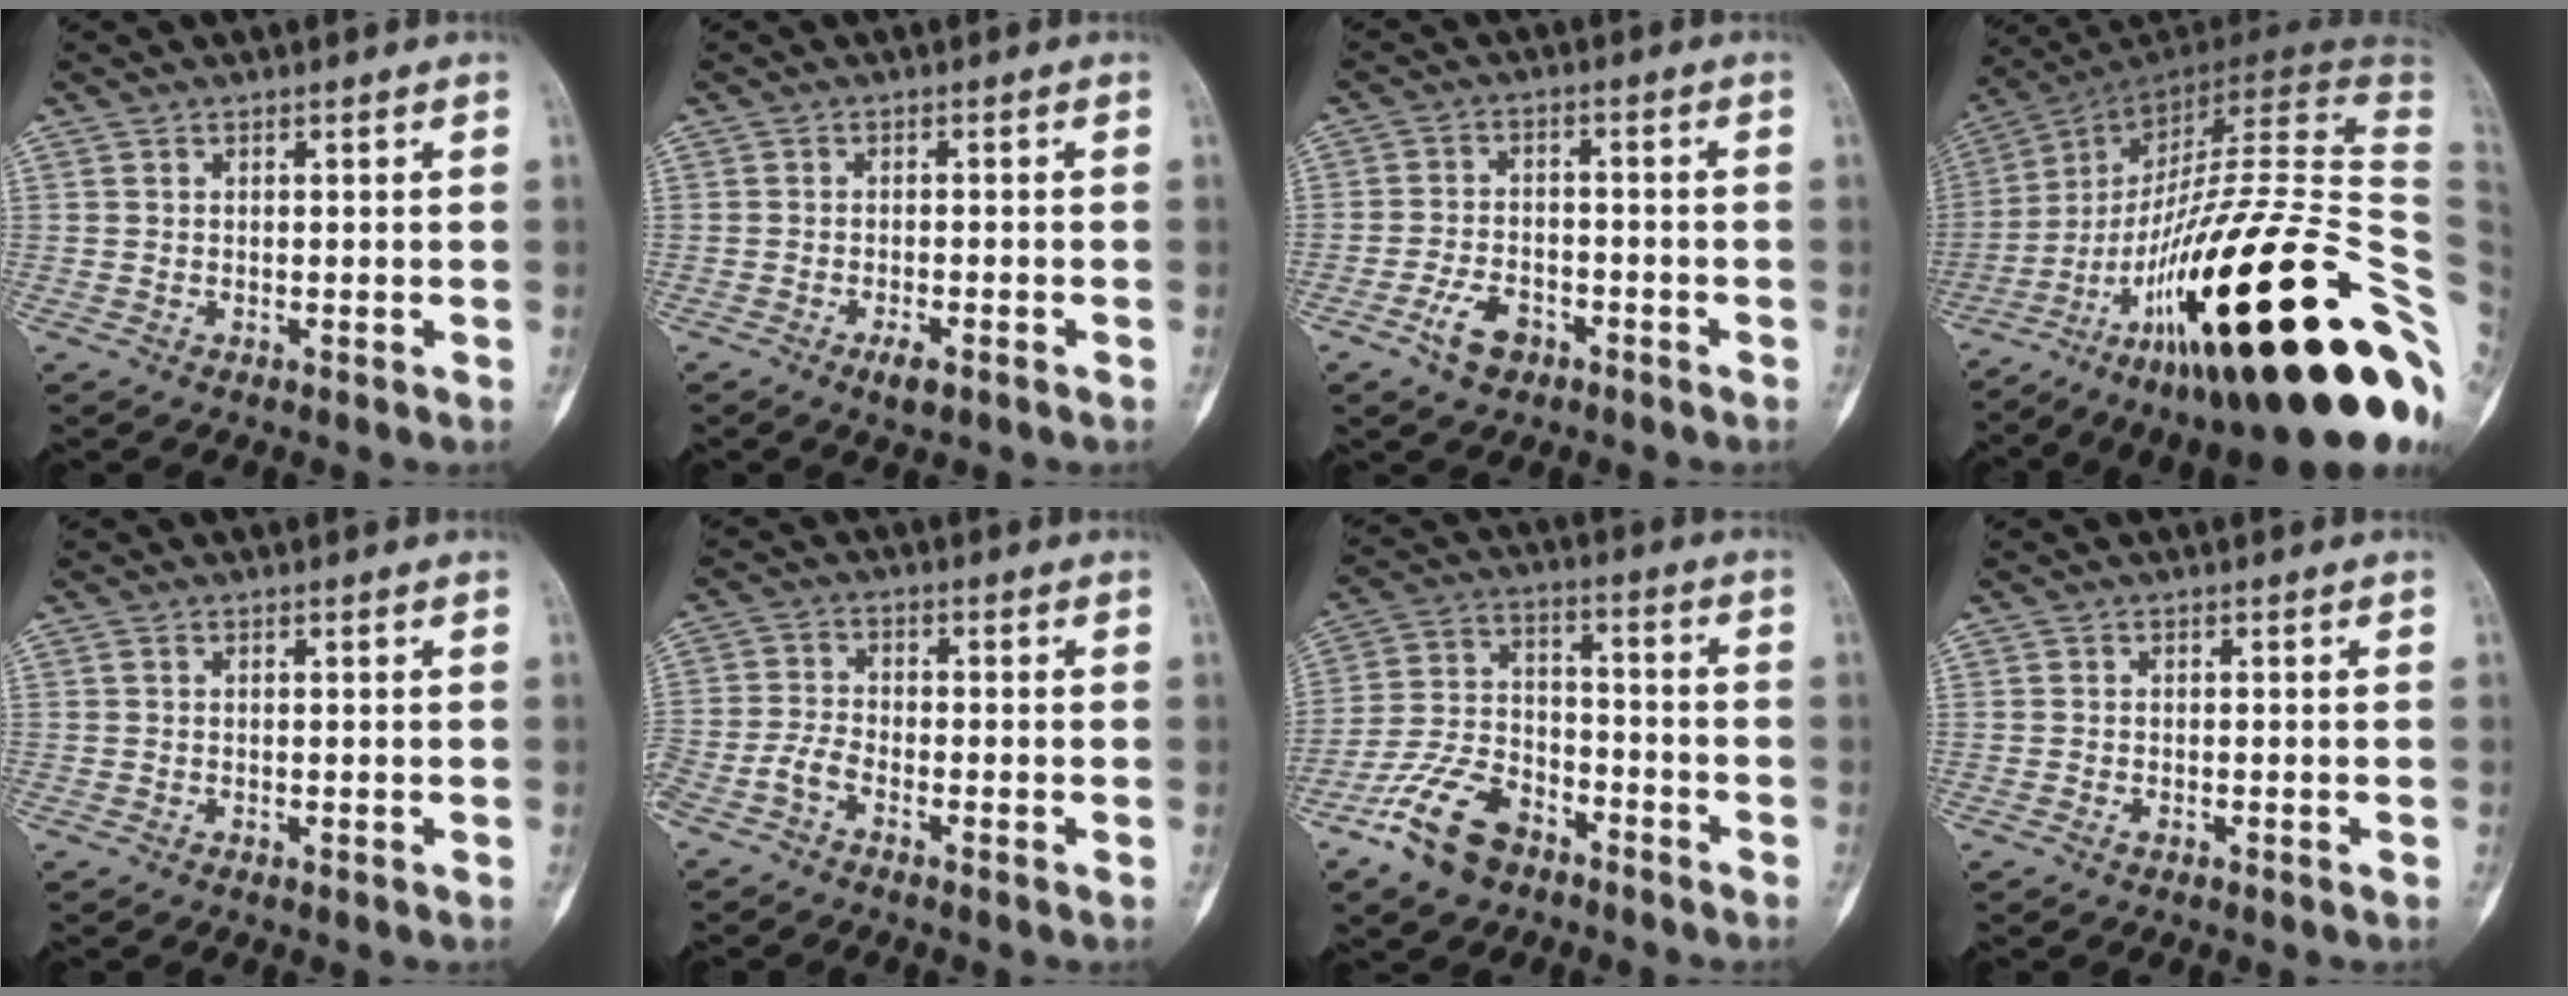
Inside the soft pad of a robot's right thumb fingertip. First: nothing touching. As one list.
[{"total": 2.7, "force": [-1.6, 0.8, 2.0], "torque": [-0.038, 0.004, -0.027]}, {"total": 6.0, "force": [-3.5, 3.5, 3.3], "torque": [-0.057, 0.023, -0.061]}, {"total": 42.2, "force": [-15.0, 10.4, 38.0], "torque": [-0.528, 0.067, -0.244]}, {"total": 0.0}, {"total": 3.9, "force": [-2.6, 1.4, 2.5], "torque": [-0.062, 0.016, -0.058]}, {"total": 13.1, "force": [-8.4, 7.3, 6.9], "torque": [-0.130, 0.056, -0.161]}, {"total": 0.7, "force": [-0.5, 0.2, 0.4], "torque": [-0.014, 0.003, -0.008]}]